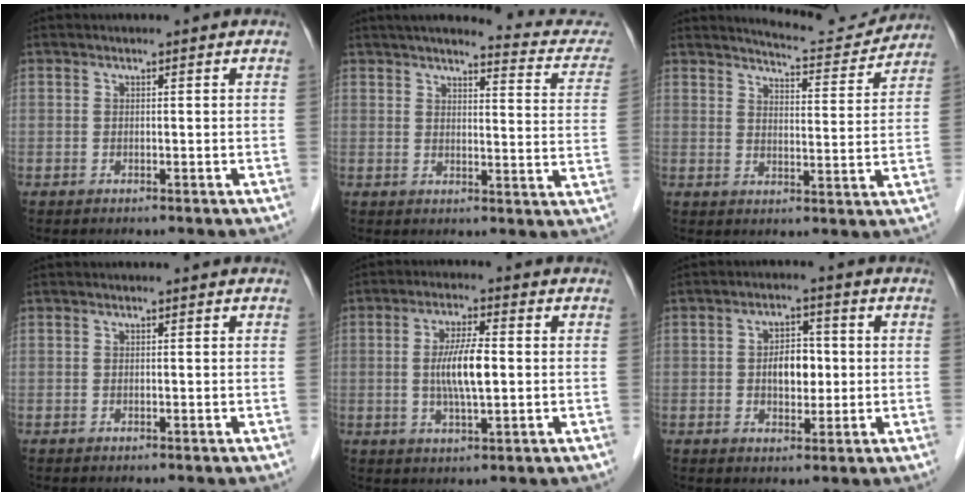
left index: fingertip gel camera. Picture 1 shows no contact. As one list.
[{"total": 13.4, "force": [12.3, 2.0, 5.1], "torque": [-0.047, -0.025, 0.123]}, {"total": 9.1, "force": [9.1, 0.7, 0.9], "torque": [-0.013, -0.012, 0.117]}, {"total": 0.0}, {"total": 6.9, "force": [-0.2, 1.2, 6.8], "torque": [-0.136, -0.004, -0.006]}, {"total": 5.0, "force": [-0.2, 3.0, 4.0], "torque": [-0.067, 0.007, -0.002]}]